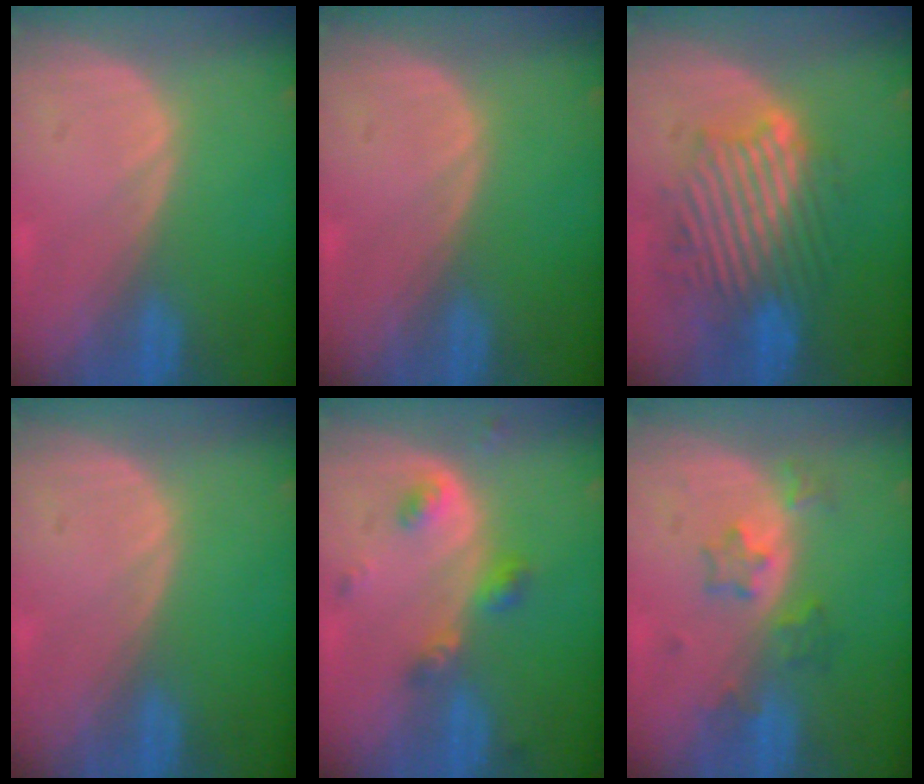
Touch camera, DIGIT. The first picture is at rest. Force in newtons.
{"total": 0.0}
{"total": 9.8, "press": 9.5, "slide": 2.1}
{"total": 0.0}
{"total": 4.7, "press": 4.2, "slide": 2.1}
{"total": 4.5, "press": 4.2, "slide": 1.5}